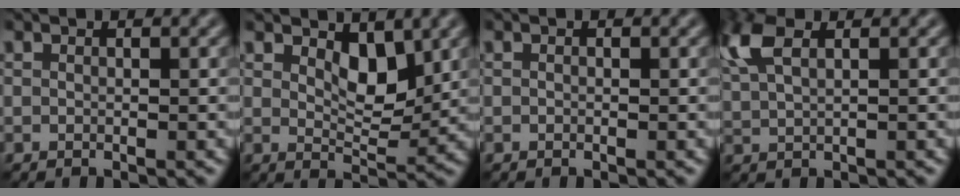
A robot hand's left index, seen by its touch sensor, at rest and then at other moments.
{"total": 3.1, "force": [1.6, 1.5, 2.2], "torque": [-0.048, -0.013, 0.026]}
{"total": 0.0}
{"total": 4.7, "force": [2.2, 1.9, 3.7], "torque": [-0.097, 0.012, 0.042]}